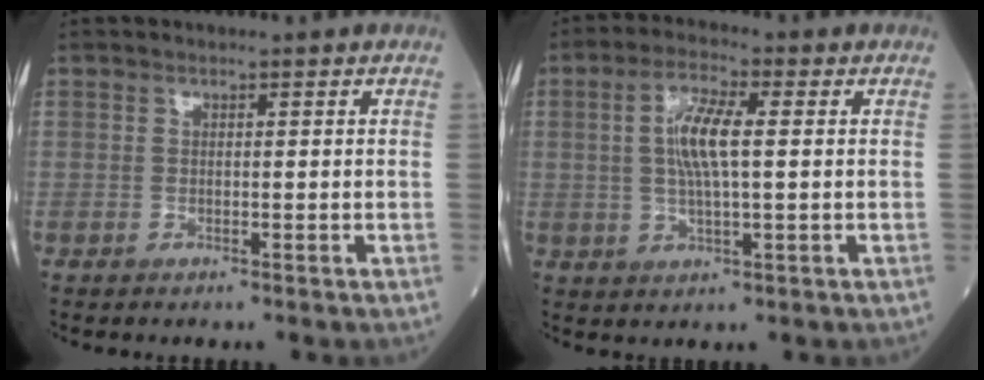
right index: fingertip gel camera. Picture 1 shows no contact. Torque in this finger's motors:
{"motor_torque": [0.25, 0.01, 0.18, 0.12]}